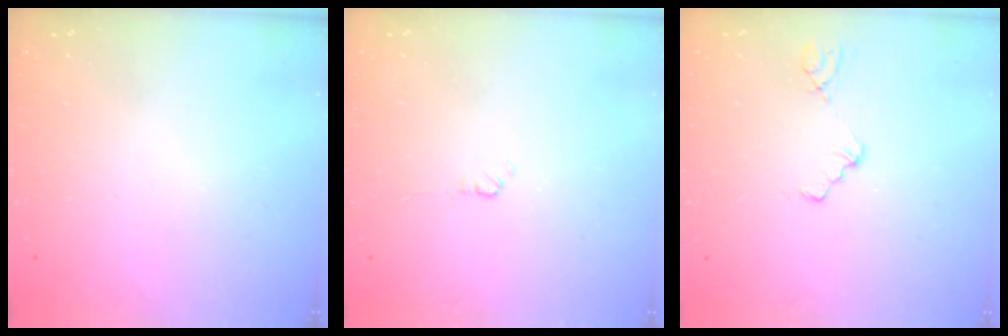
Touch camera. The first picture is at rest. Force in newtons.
{"total": 2.3, "press": 2.3, "slide": 0.3}
{"total": 1.7, "press": 1.6, "slide": 0.3}